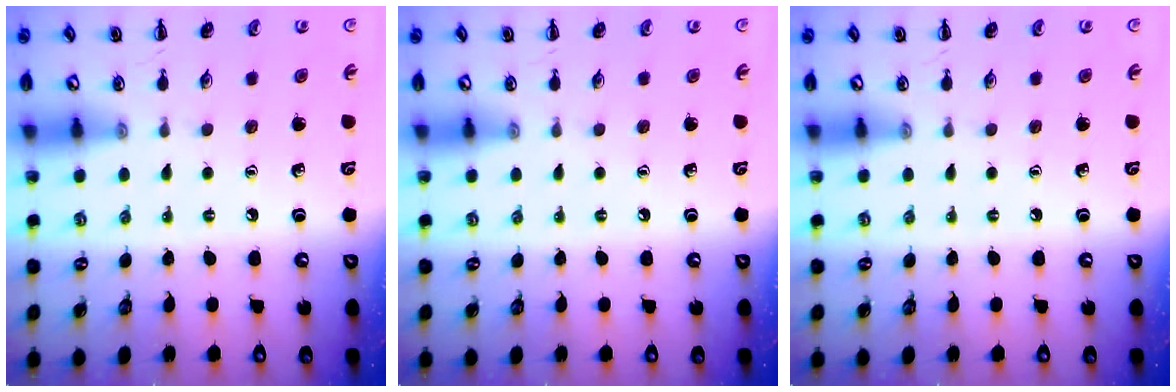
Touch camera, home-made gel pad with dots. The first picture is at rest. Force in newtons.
{"total": 0.0}
{"total": 0.0}